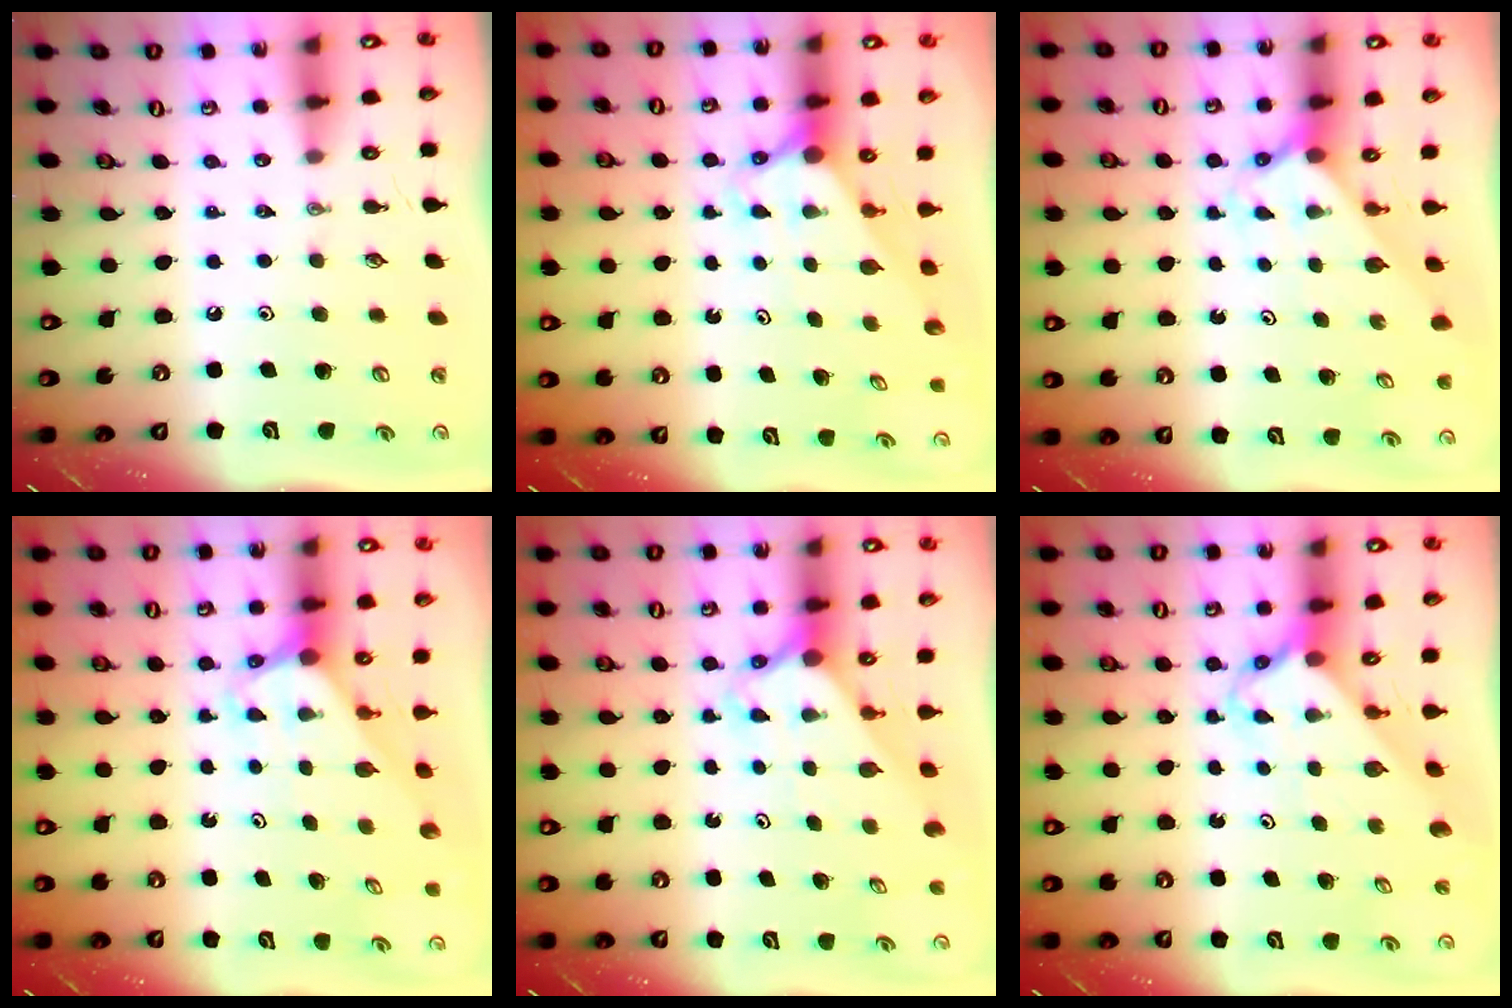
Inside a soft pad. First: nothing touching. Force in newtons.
{"total": 2.7, "press": 2.7, "slide": 0.0}
{"total": 2.1, "press": 2.1, "slide": 0.2}
{"total": 3.1, "press": 3.1, "slide": 0.2}
{"total": 2.7, "press": 2.7, "slide": 0.0}
{"total": 2.4, "press": 2.4, "slide": 0.2}